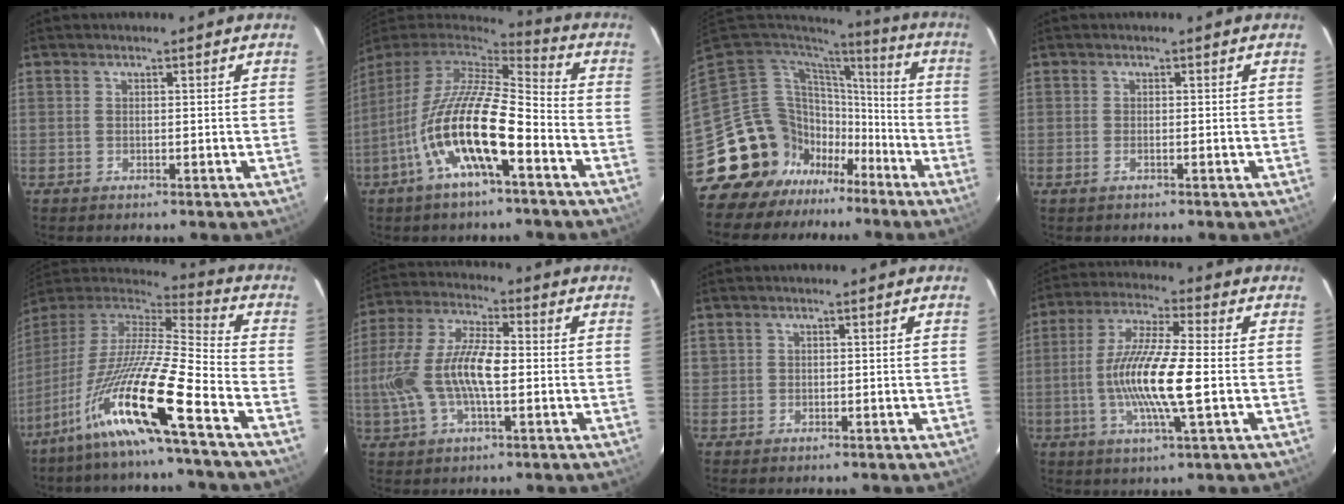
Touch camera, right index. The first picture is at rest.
{"total": 17.9, "force": [-7.5, 4.5, 15.6], "torque": [-0.290, -0.028, -0.147]}
{"total": 17.2, "force": [-10.7, 13.3, 2.3], "torque": [-0.077, 0.048, -0.177]}
{"total": 0.9, "force": [-0.6, 0.4, 0.6], "torque": [-0.013, -0.003, -0.010]}
{"total": 19.5, "force": [-11.4, 0.2, 15.8], "torque": [-0.275, -0.042, -0.213]}
{"total": 14.5, "force": [-1.4, 5.6, 13.3], "torque": [-0.280, 0.008, -0.027]}
{"total": 0.9, "force": [0.2, 0.8, -0.2], "torque": [0.009, 0.001, 0.003]}
{"total": 13.8, "force": [-1.9, 1.6, 13.6], "torque": [-0.262, -0.007, -0.039]}